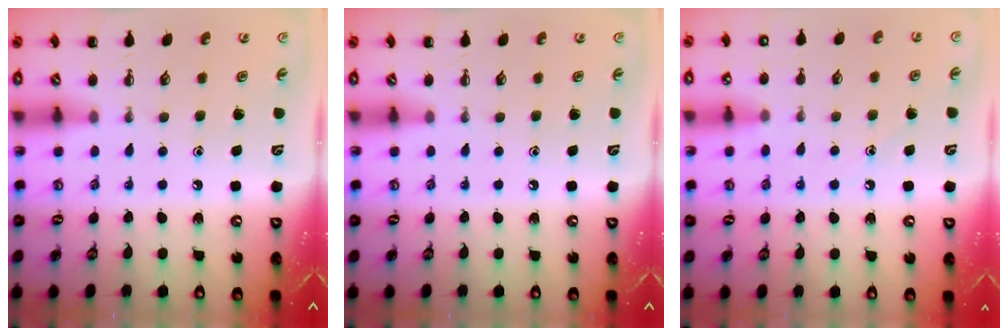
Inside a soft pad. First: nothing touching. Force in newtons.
{"total": 0.0}
{"total": 9.6, "press": 9.3, "slide": 2.5}